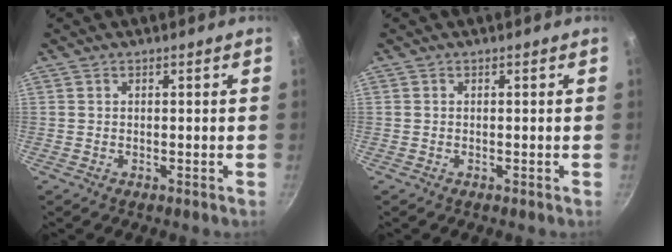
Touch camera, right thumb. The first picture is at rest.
{"total": 0.0}